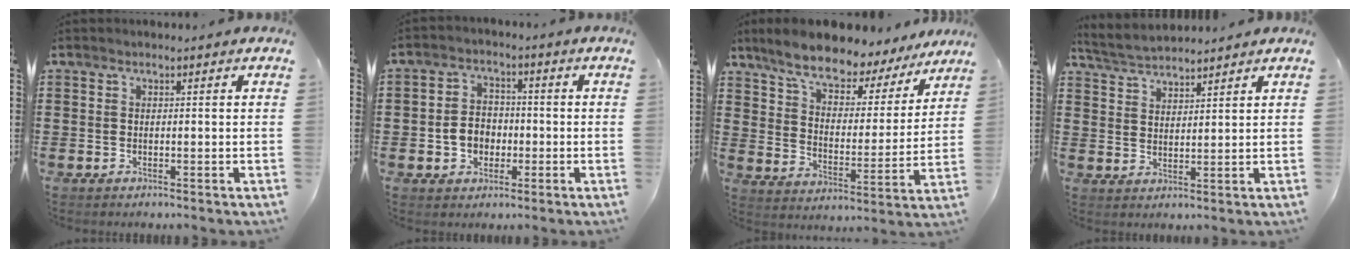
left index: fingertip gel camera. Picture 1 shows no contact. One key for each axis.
{"total": 4.8, "fx": -1.1, "fy": 3.8, "fz": 2.6, "tx": -0.064, "ty": 0.006, "tz": -0.026}
{"total": 8.2, "fx": 7.2, "fy": 2.2, "fz": 3.5, "tx": -0.093, "ty": -0.039, "tz": 0.122}
{"total": 3.6, "fx": 3.6, "fy": 0.4, "fz": 0.5, "tx": -0.023, "ty": -0.011, "tz": 0.066}